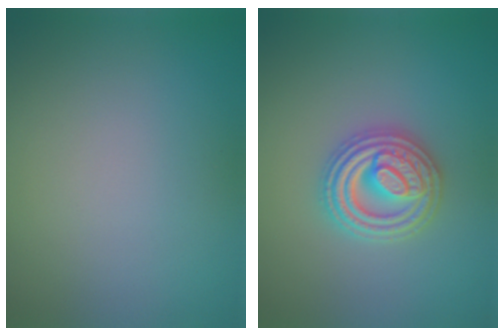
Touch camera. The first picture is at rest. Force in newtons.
{"total": 4.9, "press": 4.8, "slide": 0.7}